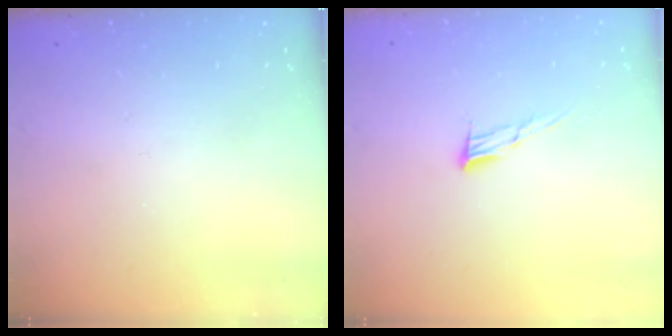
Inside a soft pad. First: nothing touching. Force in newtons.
{"total": 7.3, "press": 7.2, "slide": 1.2}